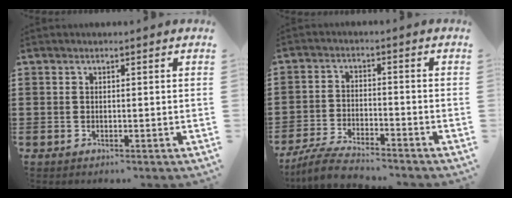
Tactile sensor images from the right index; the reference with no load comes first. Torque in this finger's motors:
{"motor_torque": [-1.05, 1.09, 0.00, -0.03]}